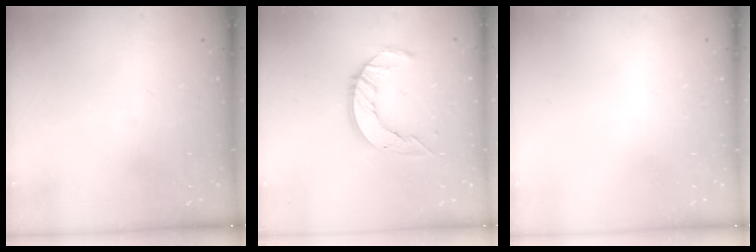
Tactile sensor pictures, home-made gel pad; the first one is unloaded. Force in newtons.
{"total": 10.8, "press": 10.8, "slide": 1.0}
{"total": 0.0}